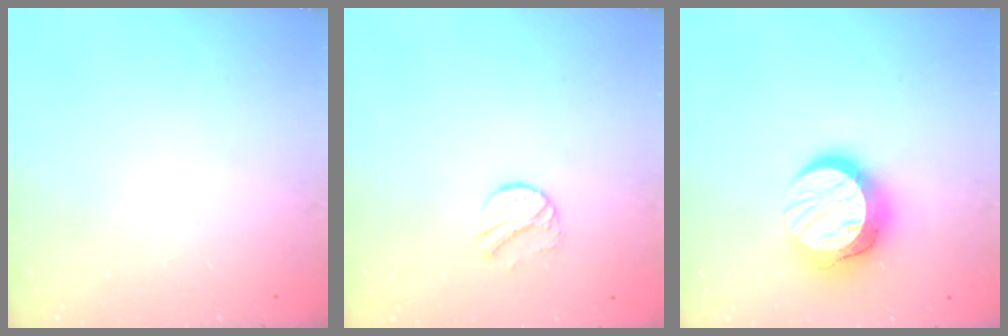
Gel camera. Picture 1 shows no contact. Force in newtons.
{"total": 8.5, "press": 8.5, "slide": 0.4}
{"total": 14.1, "press": 14.0, "slide": 1.1}